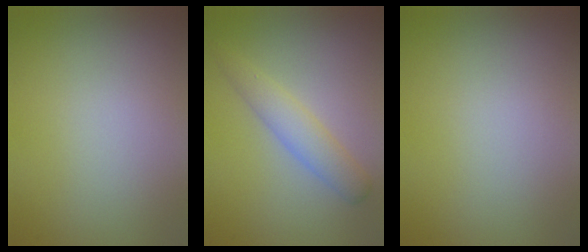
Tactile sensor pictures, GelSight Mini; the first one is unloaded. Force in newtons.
{"total": 2.8, "press": 2.7, "slide": 0.1}
{"total": 0.0}